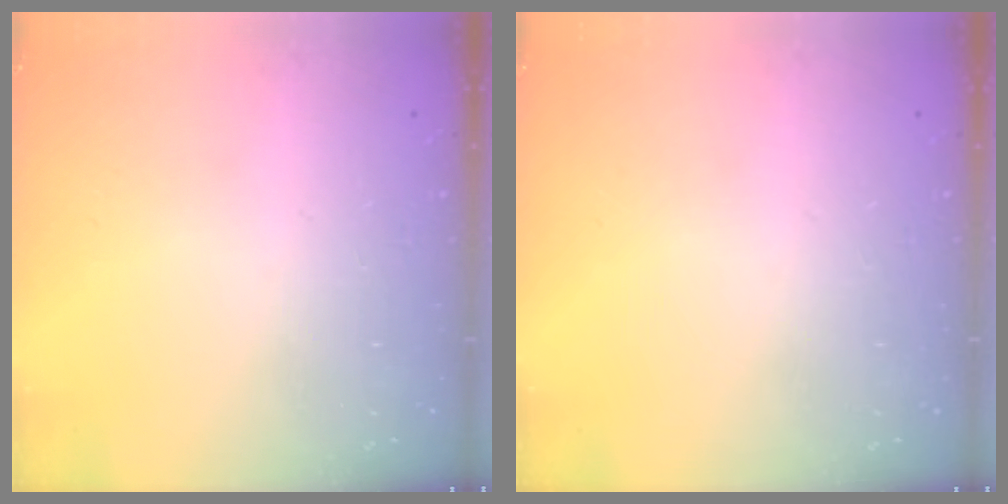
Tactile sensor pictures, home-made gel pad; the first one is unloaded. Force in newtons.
{"total": 0.0}